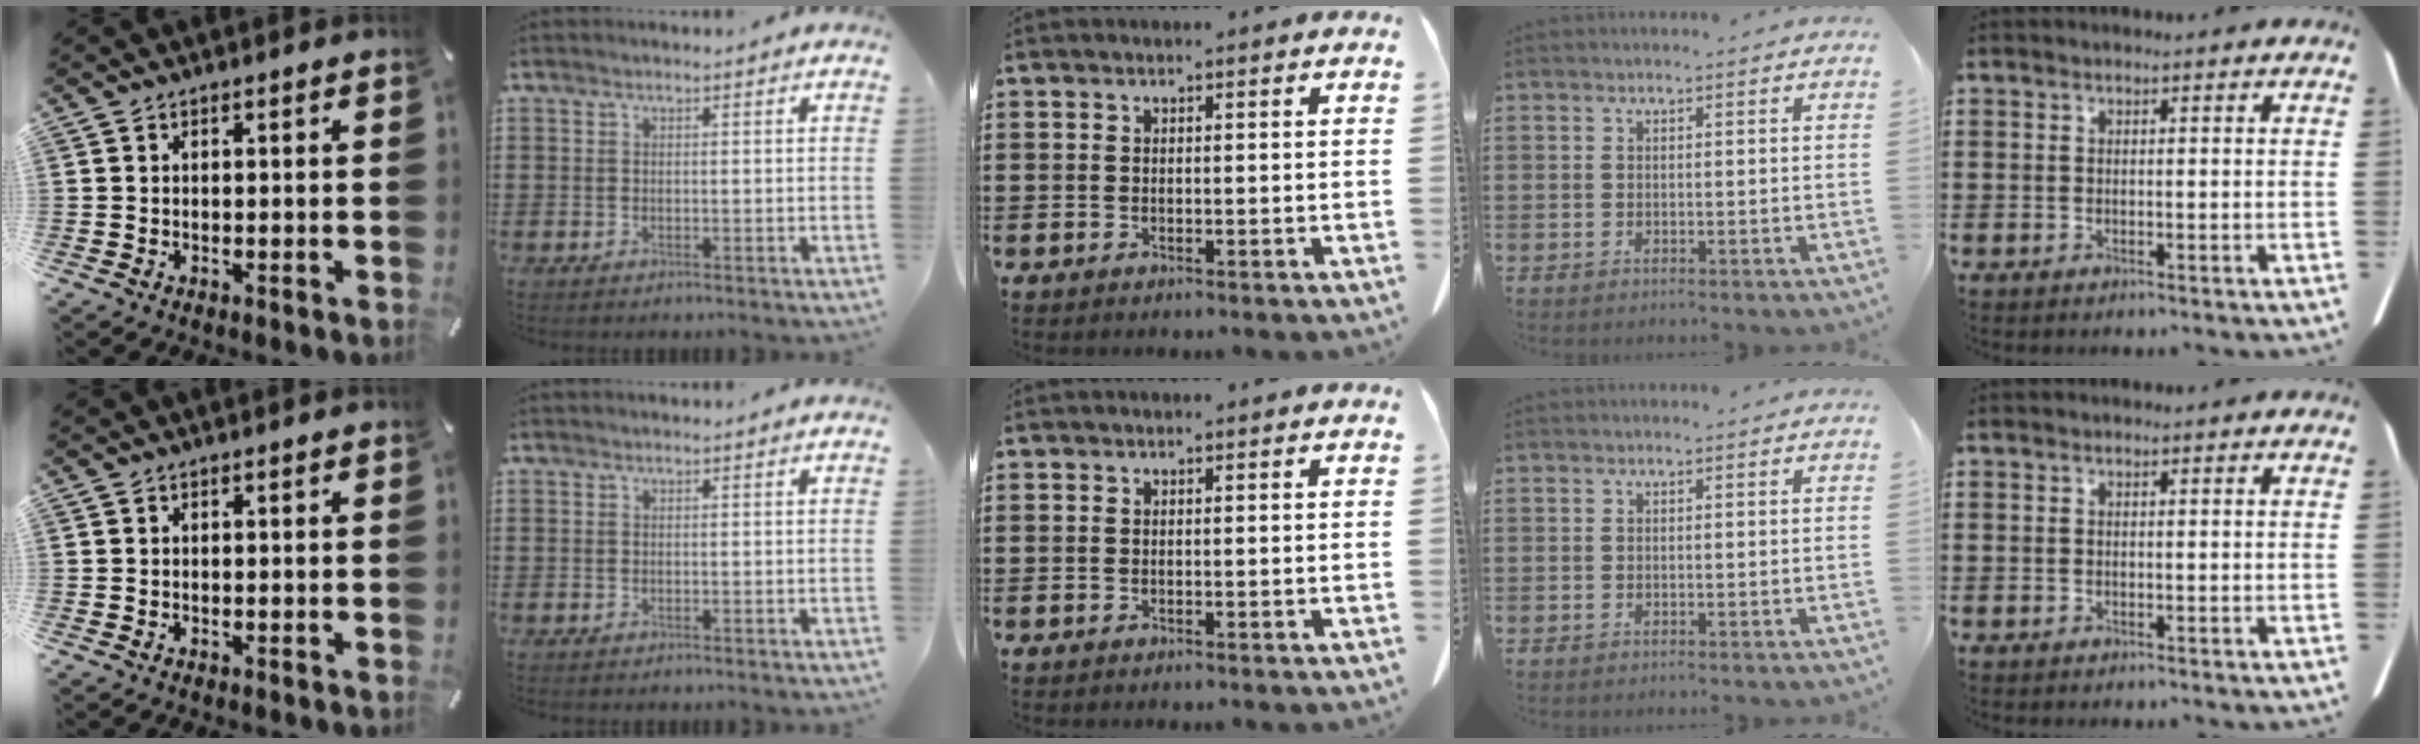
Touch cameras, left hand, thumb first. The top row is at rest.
{}